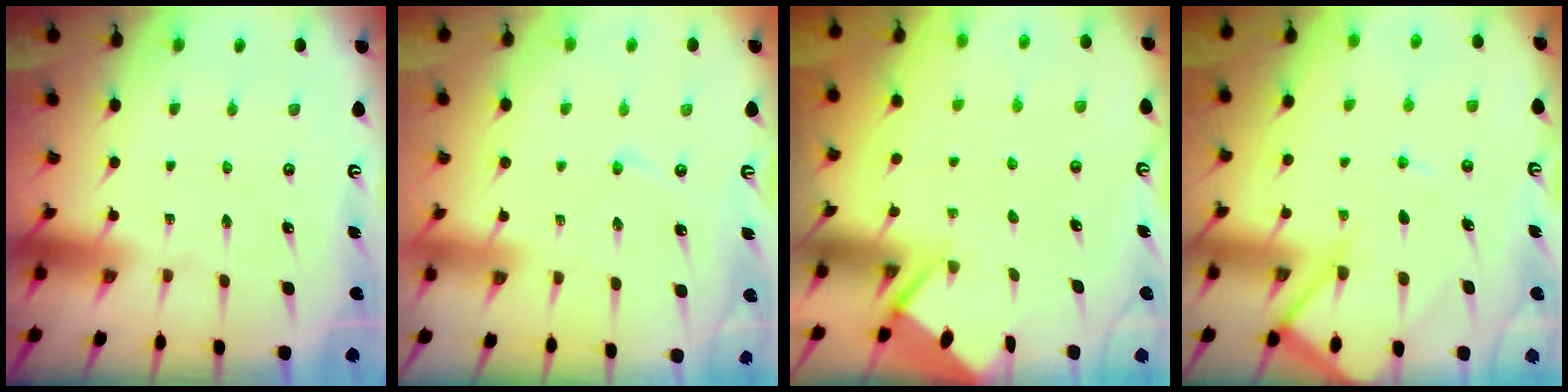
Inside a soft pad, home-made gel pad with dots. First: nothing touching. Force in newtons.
{"total": 2.9, "press": 2.9, "slide": 0.3}
{"total": 2.8, "press": 2.8, "slide": 0.4}
{"total": 9.8, "press": 9.7, "slide": 1.2}